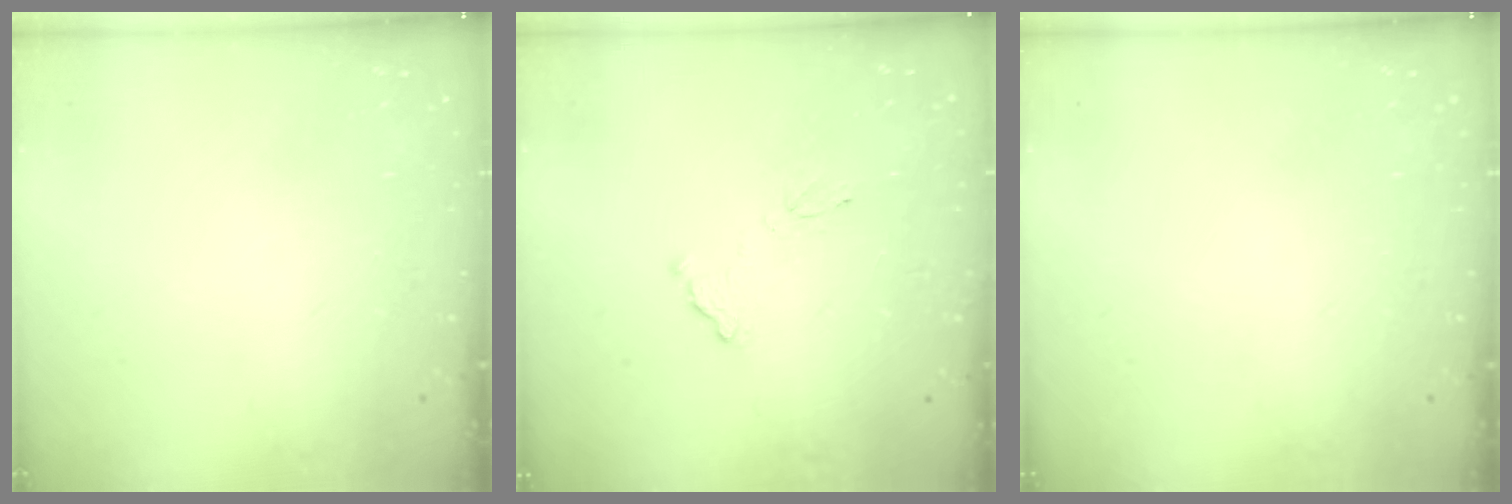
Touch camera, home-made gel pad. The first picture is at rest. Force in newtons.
{"total": 8.6, "press": 8.6, "slide": 0.5}
{"total": 0.0}